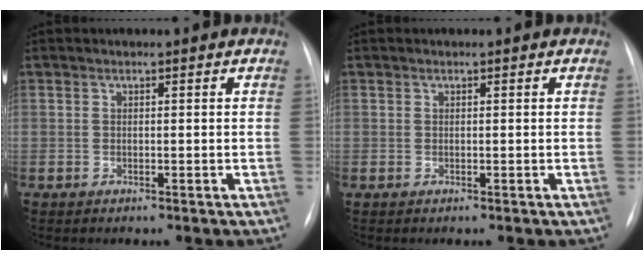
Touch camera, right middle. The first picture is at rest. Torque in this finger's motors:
{"motor_torque": [-1.30, -0.78, -0.01, 0.02]}